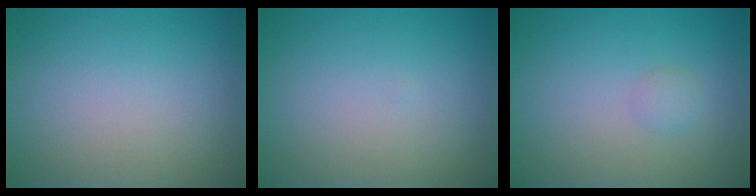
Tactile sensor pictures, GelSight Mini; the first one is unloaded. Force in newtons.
{"total": 0.0}
{"total": 1.0, "press": 1.0, "slide": 0.1}